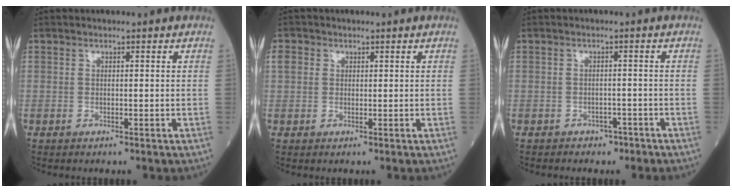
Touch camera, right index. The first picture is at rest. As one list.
[{"total": 2.0, "force": [0.6, 1.8, 0.7], "torque": [-0.016, 0.016, 0.011]}, {"total": 2.3, "force": [-1.7, 1.5, 0.1], "torque": [-0.009, 0.008, -0.023]}]